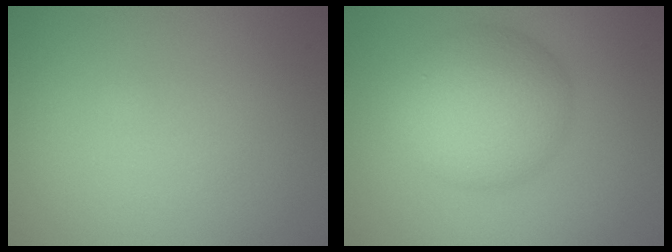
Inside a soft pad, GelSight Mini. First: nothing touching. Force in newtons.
{"total": 7.4, "press": 7.4, "slide": 0.0}